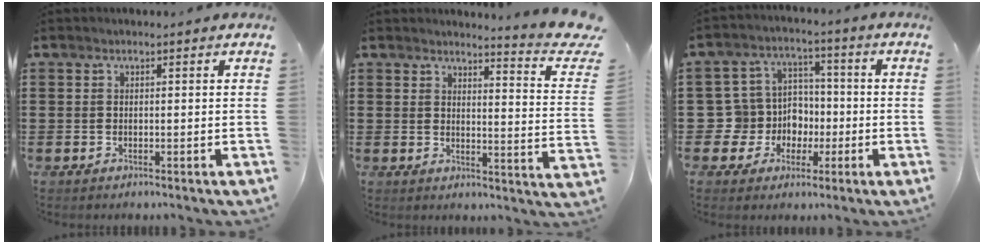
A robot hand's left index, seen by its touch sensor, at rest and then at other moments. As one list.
[{"total": 4.5, "force": [4.0, -0.5, 2.0], "torque": [-0.035, -0.039, 0.063]}, {"total": 8.0, "force": [-0.5, 7.9, 1.7], "torque": [-0.087, -0.004, -0.008]}]